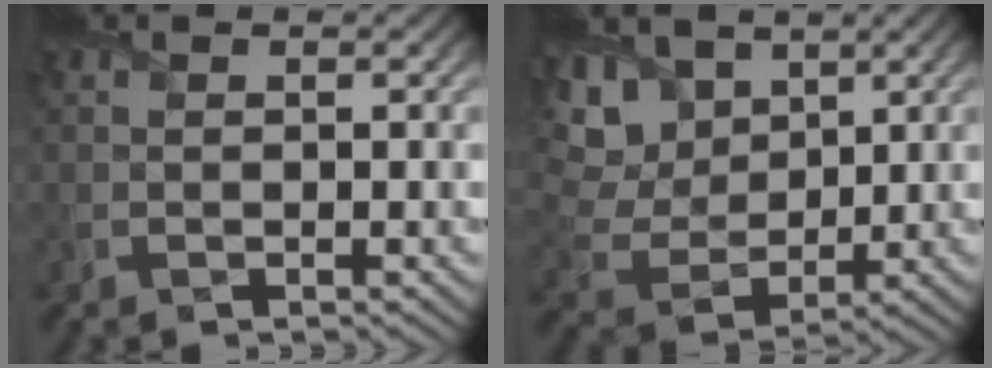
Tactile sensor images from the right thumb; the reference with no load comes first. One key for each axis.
{"total": 11.7, "fx": 5.5, "fy": 8.0, "fz": 6.4, "tx": -0.196, "ty": 0.017, "tz": 0.113}